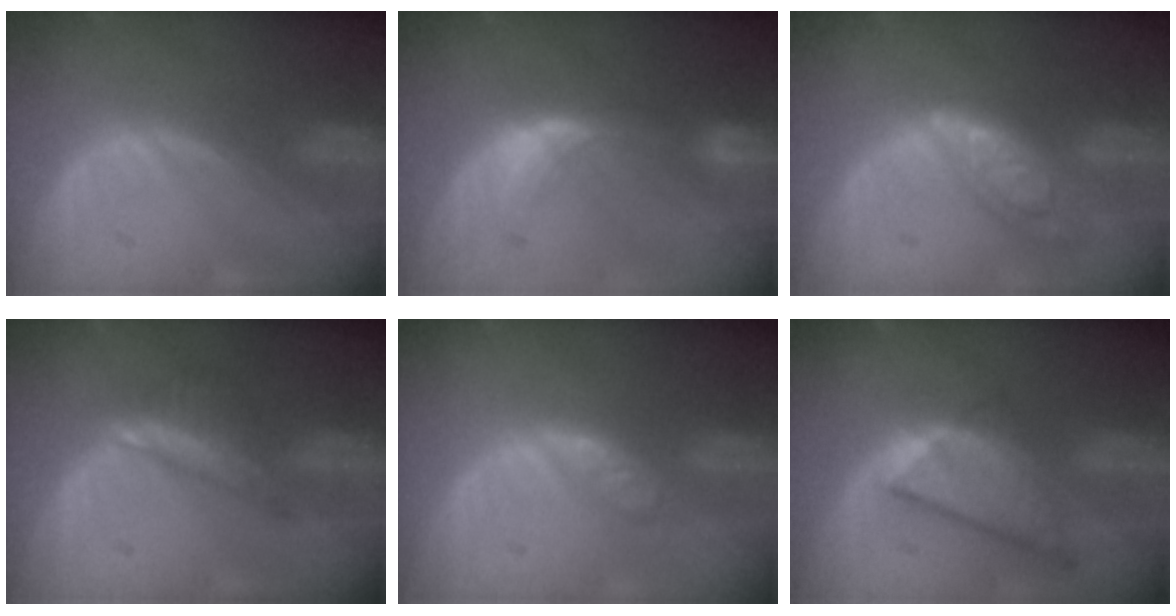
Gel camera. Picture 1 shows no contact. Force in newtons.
{"total": 7.8, "press": 6.9, "slide": 3.7}
{"total": 7.5, "press": 7.4, "slide": 0.6}
{"total": 6.1, "press": 5.4, "slide": 2.9}
{"total": 3.4, "press": 3.4, "slide": 0.2}
{"total": 8.7, "press": 7.5, "slide": 4.5}